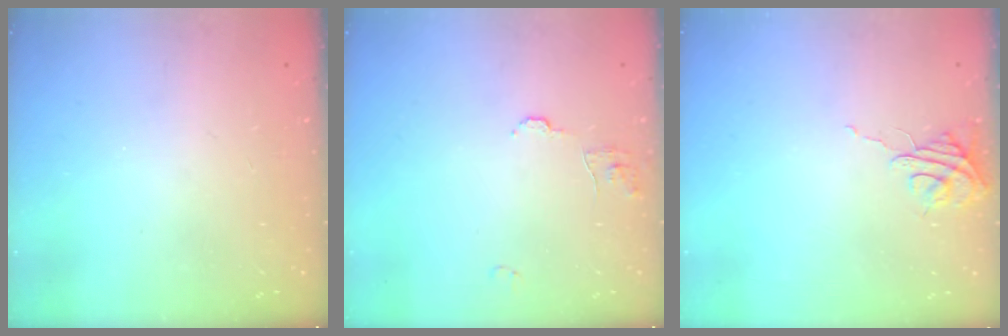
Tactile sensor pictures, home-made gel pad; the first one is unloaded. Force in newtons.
{"total": 8.0, "press": 8.0, "slide": 0.6}
{"total": 5.5, "press": 5.5, "slide": 0.3}